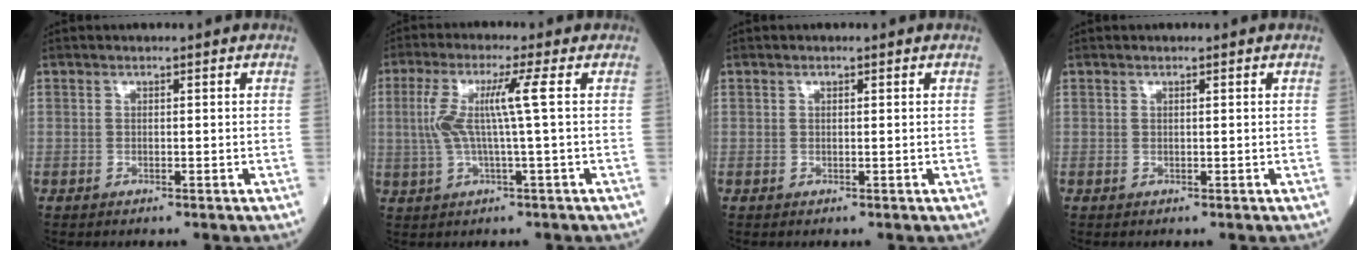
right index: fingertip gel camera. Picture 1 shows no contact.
{"total": 6.9, "force": [0.7, -0.8, 6.8], "torque": [-0.148, 0.013, 0.018]}
{"total": 0.0}
{"total": 0.0}